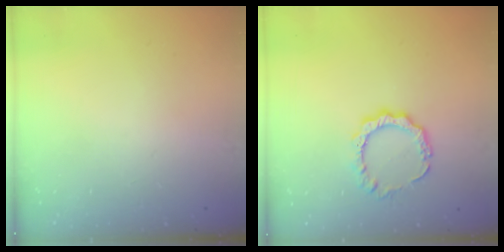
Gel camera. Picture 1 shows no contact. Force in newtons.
{"total": 8.8, "press": 8.8, "slide": 0.8}